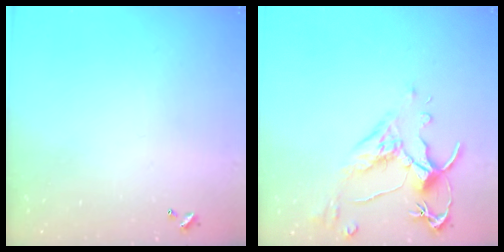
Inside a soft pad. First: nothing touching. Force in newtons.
{"total": 2.5, "press": 2.1, "slide": 1.4}